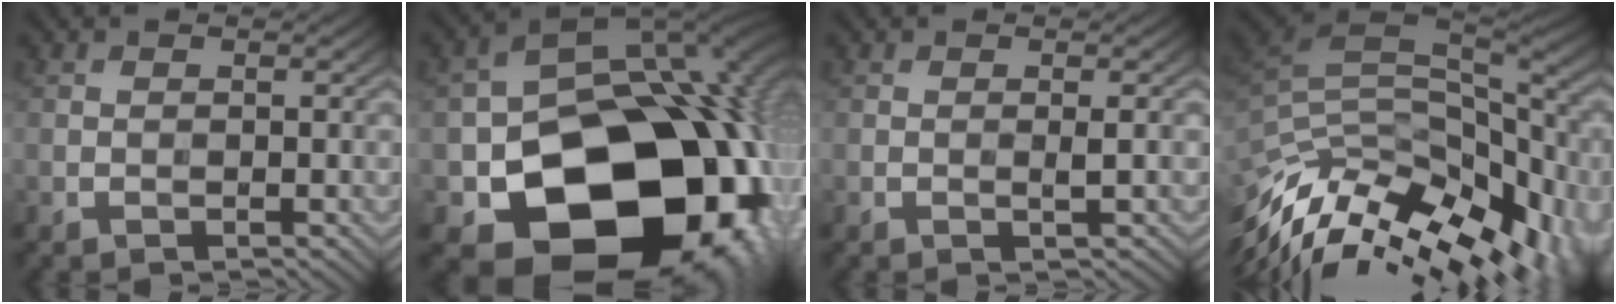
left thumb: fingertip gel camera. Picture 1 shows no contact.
{"total": 21.7, "force": [-6.9, 15.4, 13.7], "torque": [-0.221, -0.064, -0.077]}
{"total": 1.1, "force": [0.0, -0.1, 1.1], "torque": [-0.022, 0.004, -0.001]}
{"total": 17.3, "force": [-10.5, 8.7, 10.6], "torque": [-0.194, 0.008, -0.147]}